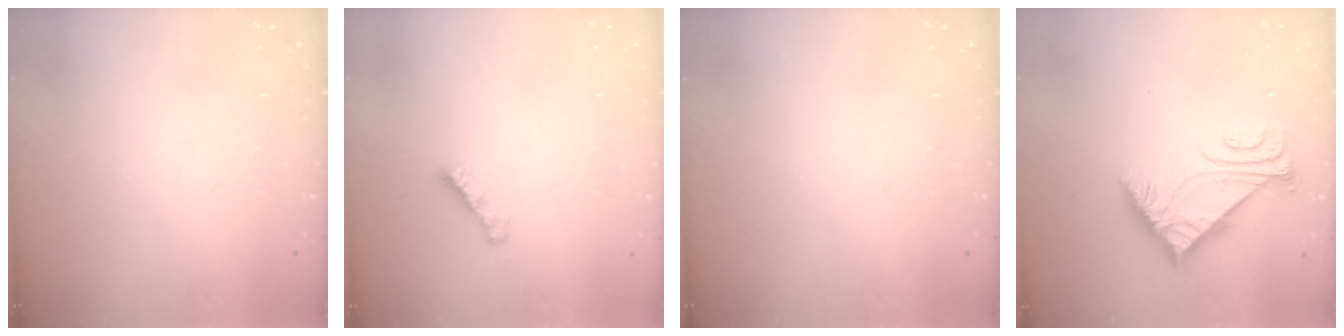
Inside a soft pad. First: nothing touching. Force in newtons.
{"total": 2.7, "press": 2.7, "slide": 0.3}
{"total": 0.0}
{"total": 5.0, "press": 4.9, "slide": 0.9}